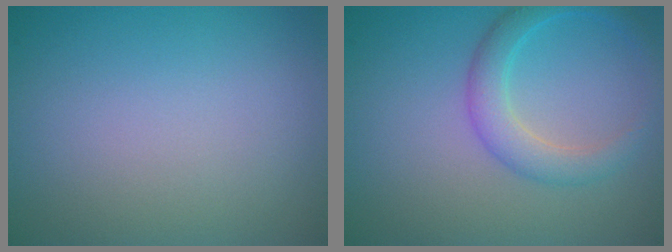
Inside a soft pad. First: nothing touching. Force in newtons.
{"total": 3.2, "press": 3.2, "slide": 0.2}